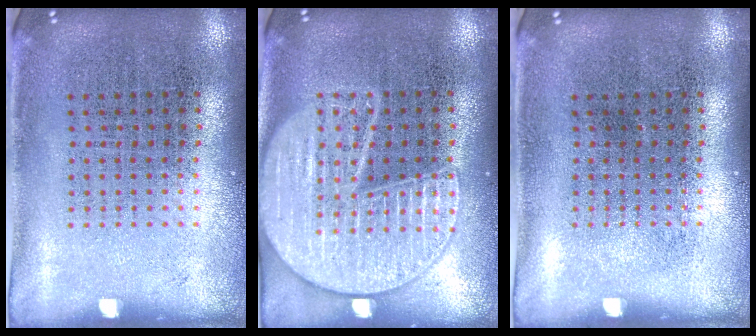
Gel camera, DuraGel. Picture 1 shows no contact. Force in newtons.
{"total": 2.7, "press": 2.7, "slide": 0.2}
{"total": 0.0}